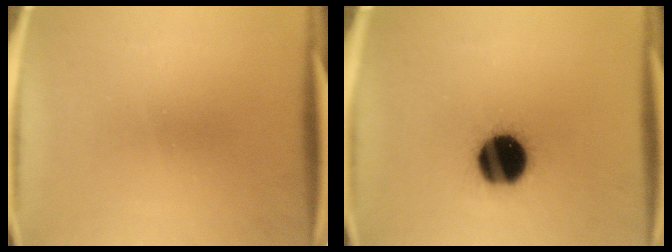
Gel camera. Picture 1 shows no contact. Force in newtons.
{"total": 18.4}